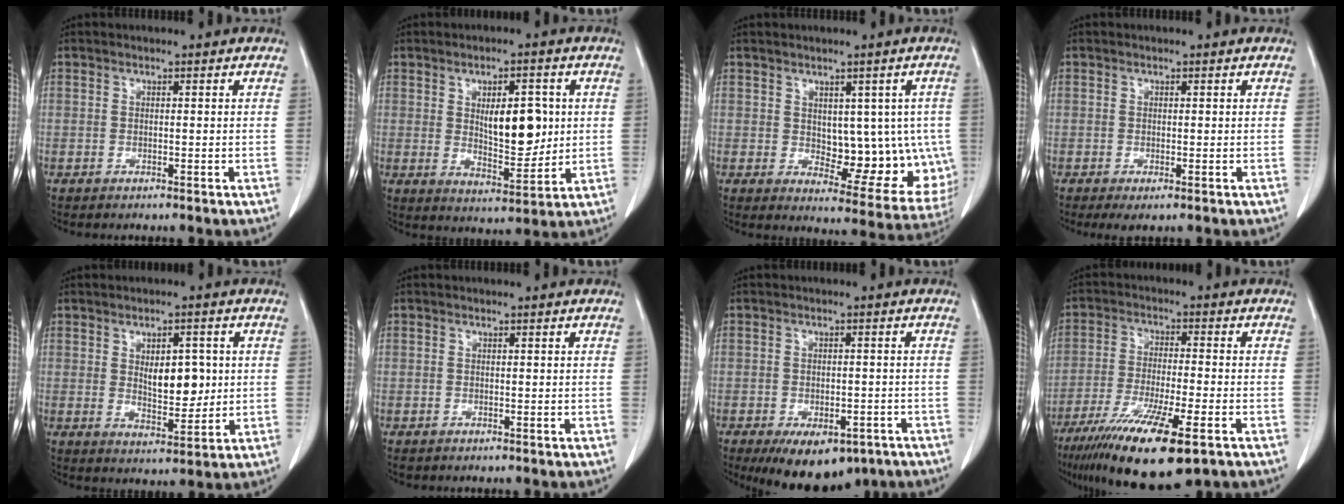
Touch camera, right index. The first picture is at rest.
{"total": 9.2, "force": [1.6, 3.6, 8.2], "torque": [-0.124, -0.002, 0.035]}
{"total": 12.0, "force": [0.1, 6.2, 10.2], "torque": [-0.110, 0.005, 0.021]}
{"total": 1.5, "force": [-0.7, 0.4, 1.3], "torque": [-0.021, -0.004, -0.007]}
{"total": 6.7, "force": [1.1, 3.0, 5.8], "torque": [-0.090, -0.003, 0.026]}
{"total": 0.6, "force": [-0.2, 0.6, 0.0], "torque": [-0.004, 0.006, -0.003]}
{"total": 11.1, "force": [-7.4, 5.9, 5.9], "torque": [-0.084, -0.006, -0.100]}
{"total": 15.9, "force": [-9.7, 2.2, 12.4], "torque": [-0.215, -0.042, -0.163]}